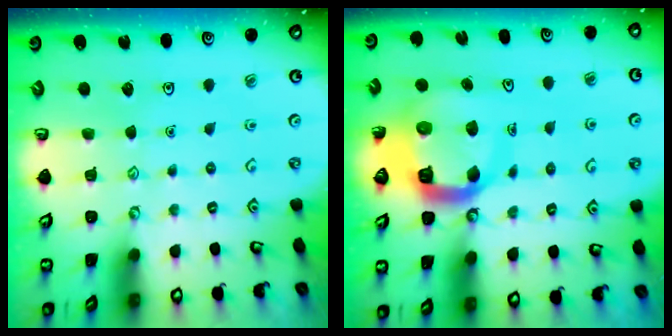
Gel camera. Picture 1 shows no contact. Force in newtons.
{"total": 10.8, "press": 10.8, "slide": 1.4}